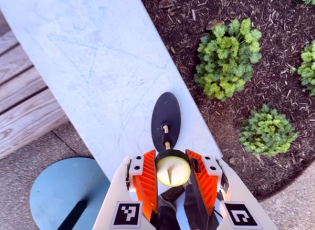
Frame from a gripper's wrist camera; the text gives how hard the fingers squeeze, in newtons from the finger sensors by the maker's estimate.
{"total": 13.1, "left": 13.1, "right": 13.2}